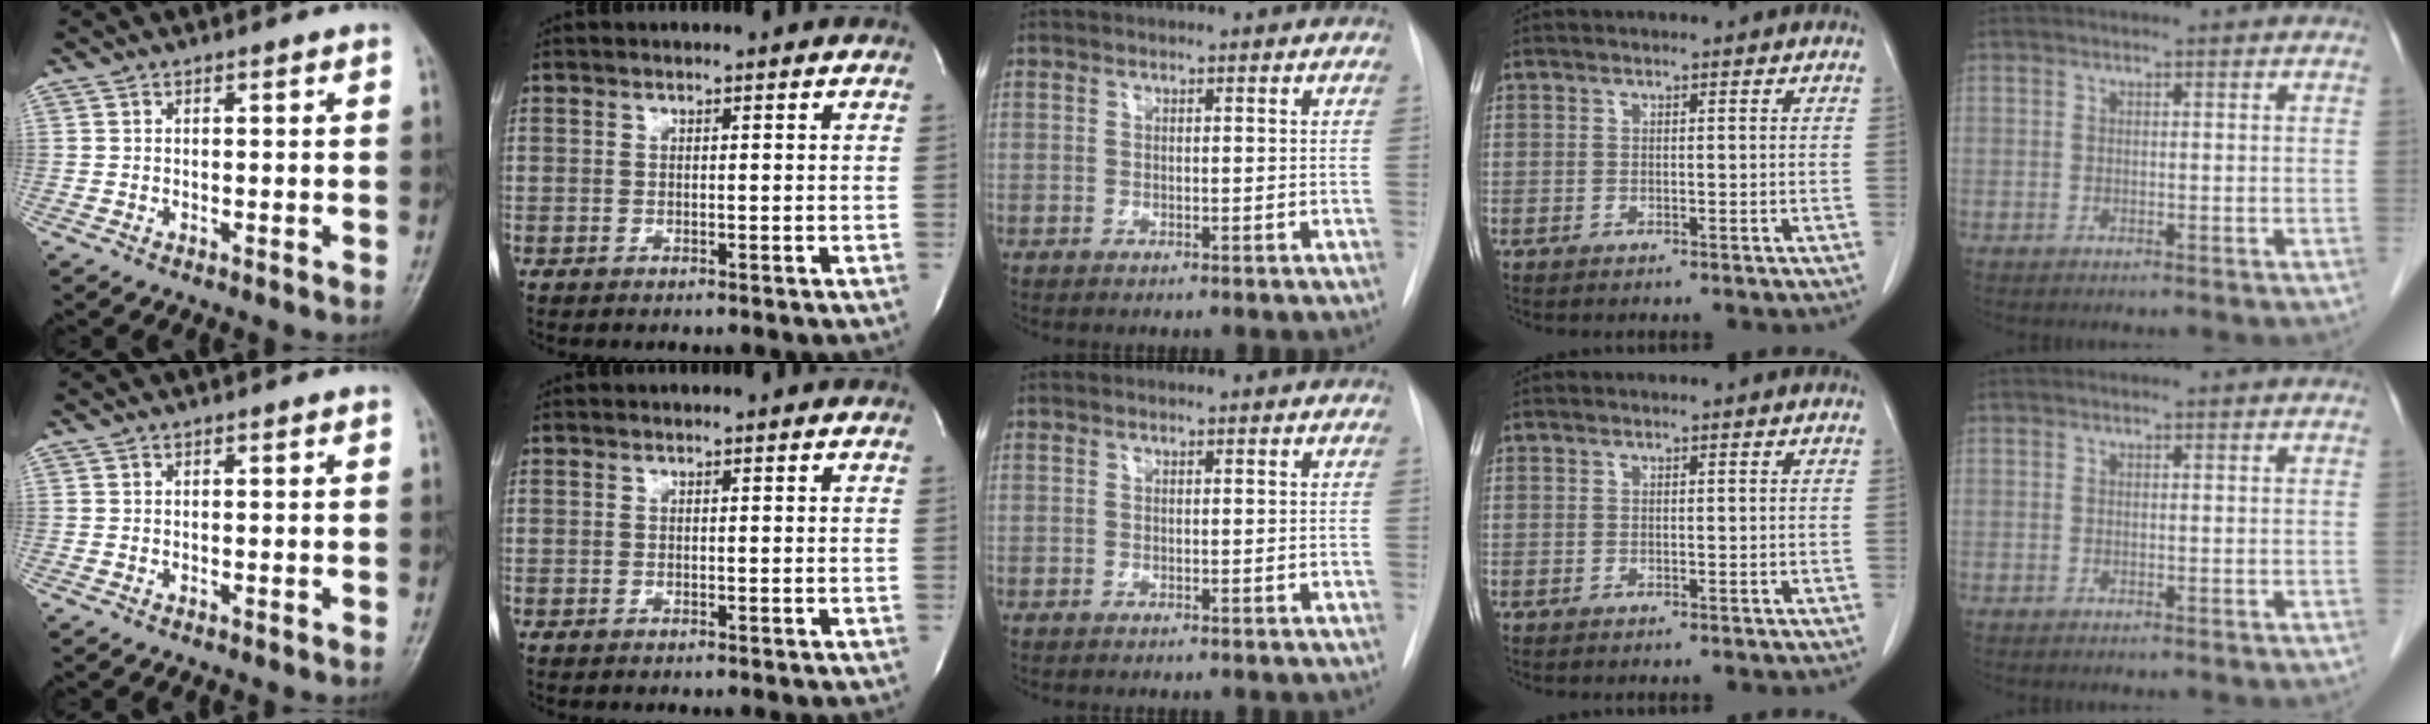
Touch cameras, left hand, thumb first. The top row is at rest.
{}